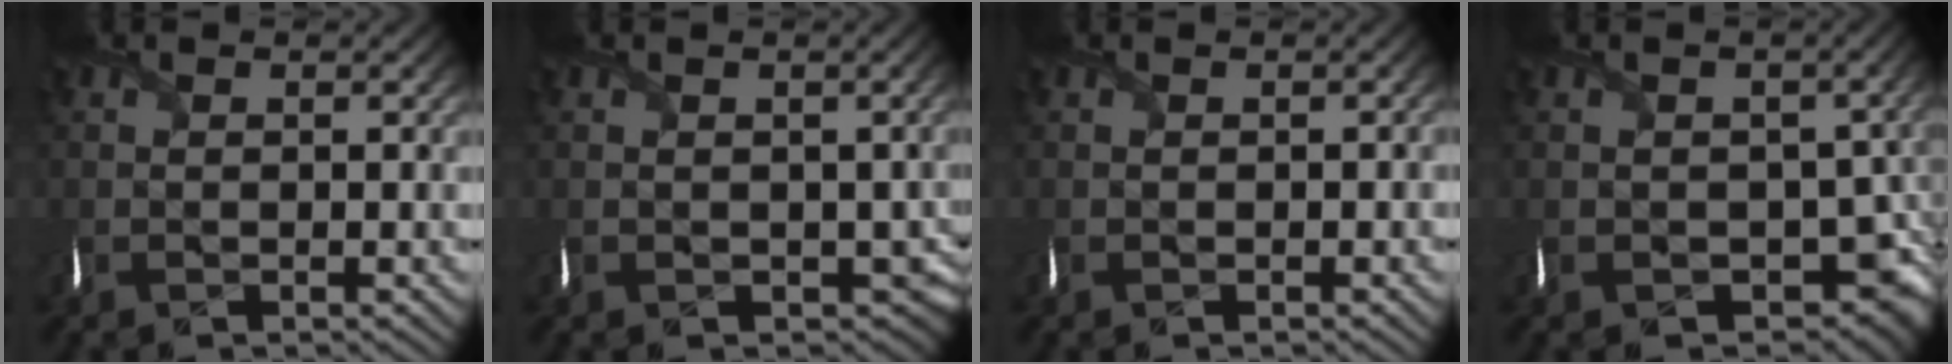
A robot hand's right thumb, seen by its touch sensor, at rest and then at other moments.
{"total": 4.8, "force": [-0.5, 3.9, 2.8], "torque": [-0.048, -0.031, 0.001]}
{"total": 0.6, "force": [-0.2, 0.4, 0.3], "torque": [-0.007, -0.002, -0.004]}
{"total": 7.4, "force": [-0.9, 5.7, 4.6], "torque": [-0.075, -0.040, -0.005]}